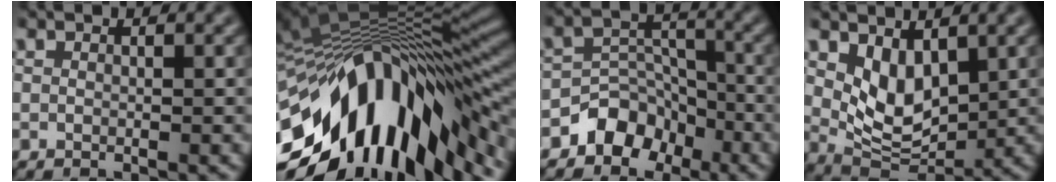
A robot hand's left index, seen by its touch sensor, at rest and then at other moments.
{"total": 15.8, "force": [-6.8, 6.4, 12.7], "torque": [-0.209, 0.014, -0.110]}
{"total": 4.5, "force": [-3.6, 2.5, 0.8], "torque": [0.005, 0.008, -0.059]}
{"total": 4.1, "force": [1.2, 2.4, 3.1], "torque": [-0.065, -0.012, 0.029]}